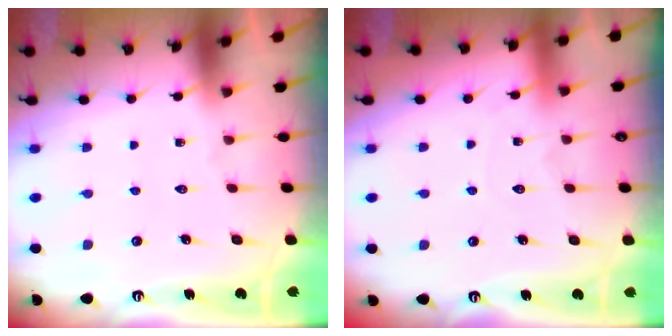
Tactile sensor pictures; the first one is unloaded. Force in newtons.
{"total": 2.7, "press": 2.7, "slide": 0.2}